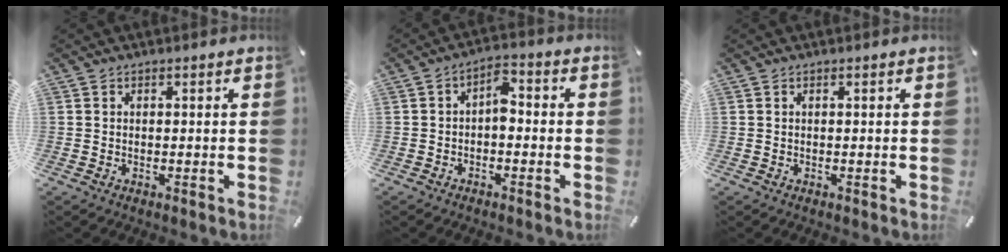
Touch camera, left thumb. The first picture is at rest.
{"total": 4.9, "force": [-1.3, 2.8, 3.8], "torque": [-0.063, 0.018, -0.027]}
{"total": 0.0}